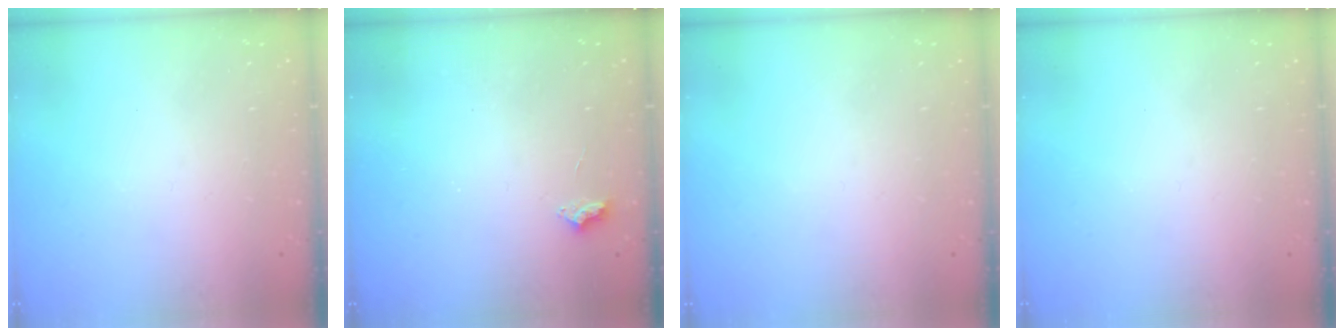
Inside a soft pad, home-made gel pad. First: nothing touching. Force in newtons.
{"total": 2.5, "press": 2.5, "slide": 0.4}
{"total": 0.0}
{"total": 0.0}